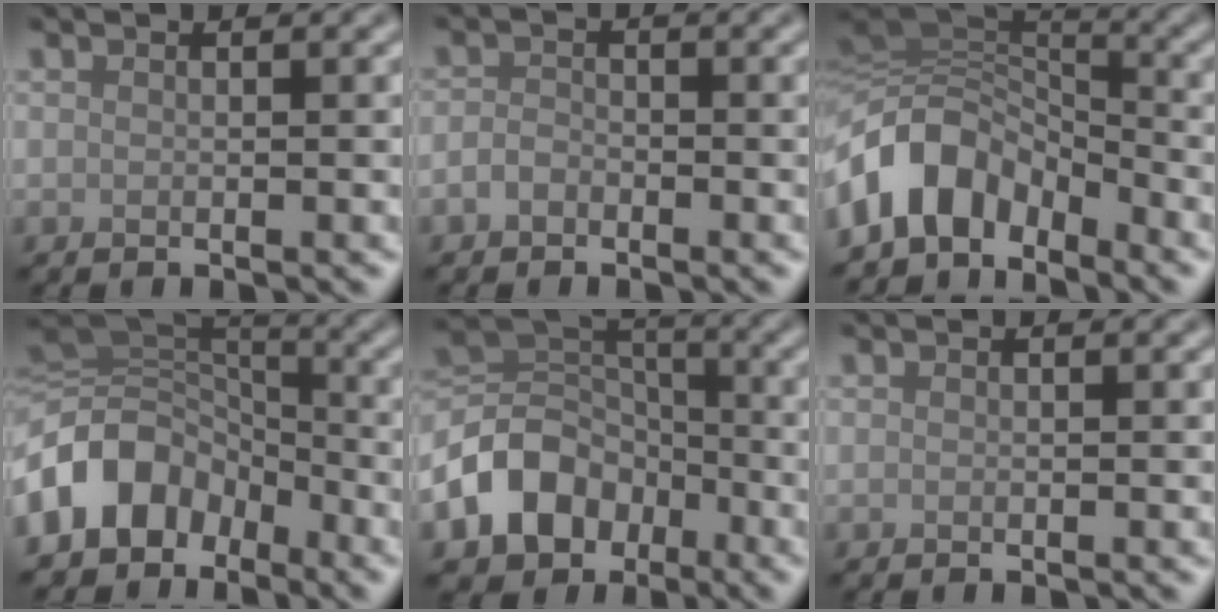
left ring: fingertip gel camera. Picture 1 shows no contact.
{"total": 1.4, "force": [-0.9, 0.9, 0.6], "torque": [-0.012, 0.003, -0.021]}
{"total": 7.8, "force": [-4.5, 4.9, 4.1], "torque": [-0.067, 0.009, -0.097]}
{"total": 9.1, "force": [-4.4, 6.7, 4.2], "torque": [-0.075, 0.010, -0.099]}
{"total": 8.1, "force": [-3.9, 6.1, 3.6], "torque": [-0.064, 0.003, -0.083]}
{"total": 0.0}